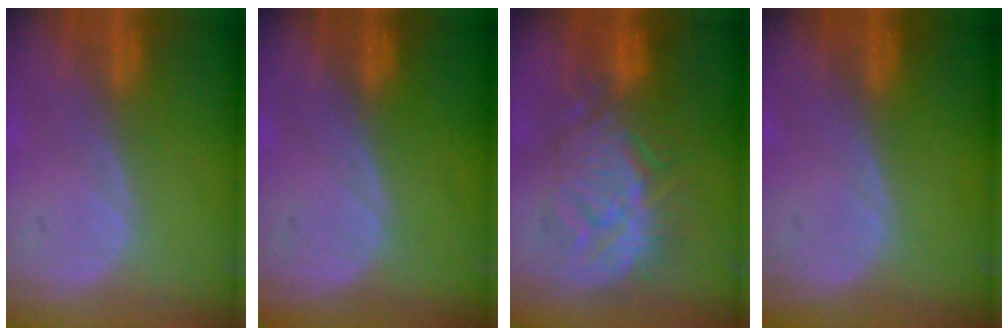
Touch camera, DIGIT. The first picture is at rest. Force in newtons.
{"total": 0.0}
{"total": 9.4, "press": 9.3, "slide": 1.4}
{"total": 0.0}